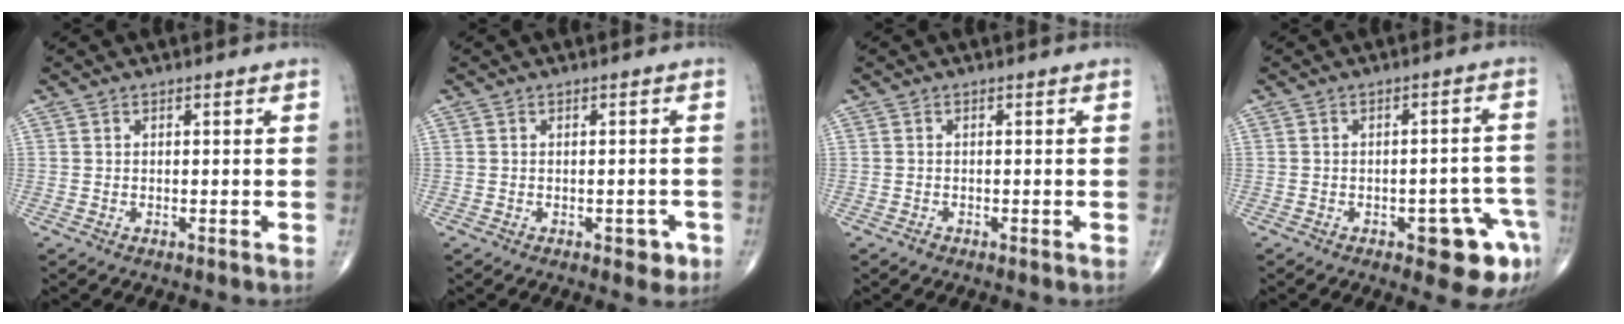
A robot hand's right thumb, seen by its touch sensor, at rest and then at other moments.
{"total": 2.6, "force": [-1.2, 1.6, 1.7], "torque": [-0.005, 0.007, -0.010]}
{"total": 0.5, "force": [-0.3, 0.3, 0.2], "torque": [-0.001, -0.001, -0.007]}
{"total": 9.6, "force": [-4.5, 3.7, 7.5], "torque": [-0.056, 0.026, -0.050]}